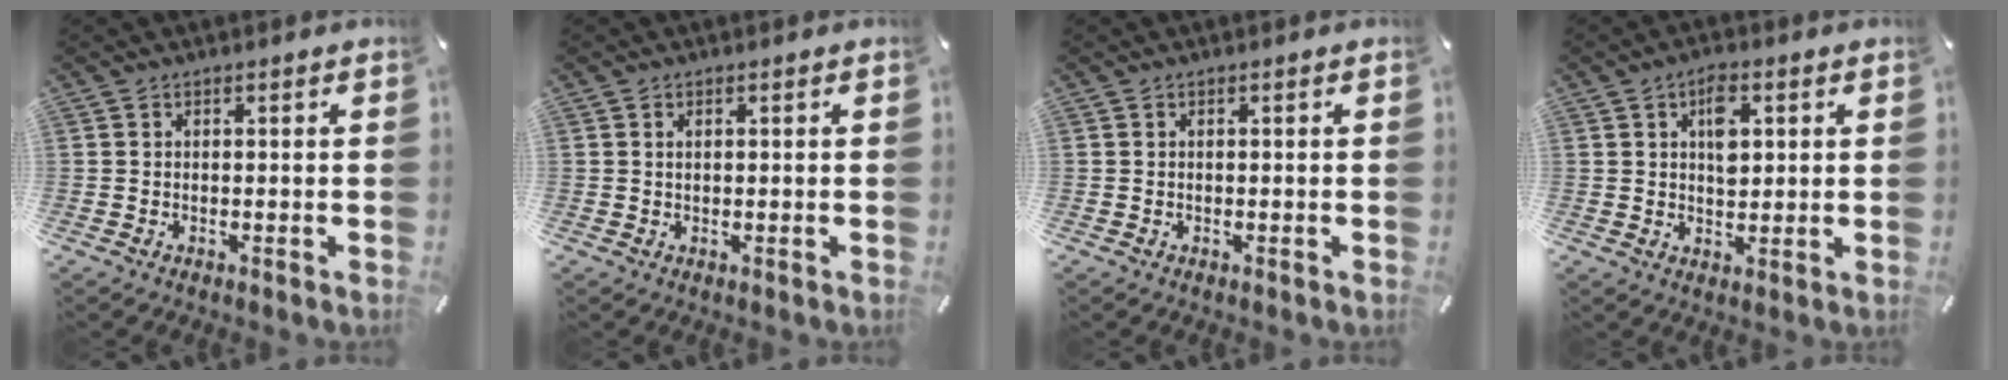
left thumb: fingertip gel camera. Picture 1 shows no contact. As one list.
[{"total": 0.8, "force": [0.2, 0.4, 0.7], "torque": [-0.014, 0.002, 0.003]}, {"total": 0.0}, {"total": 6.2, "force": [1.9, 3.8, 4.6], "torque": [-0.057, -0.007, 0.025]}]